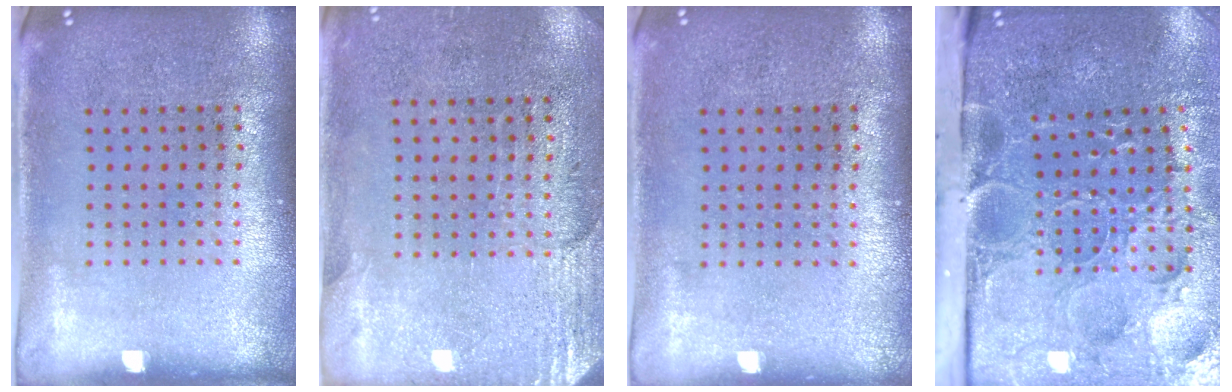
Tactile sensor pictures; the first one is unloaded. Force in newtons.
{"total": 2.8, "press": 2.5, "slide": 1.2}
{"total": 0.0}
{"total": 5.4, "press": 4.1, "slide": 3.5}